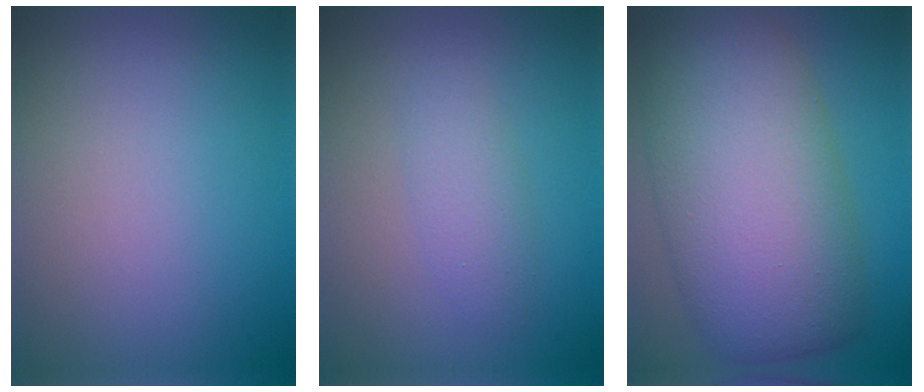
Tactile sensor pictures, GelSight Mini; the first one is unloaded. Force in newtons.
{"total": 1.9, "press": 1.9, "slide": 0.0}
{"total": 11.9, "press": 11.9, "slide": 0.4}